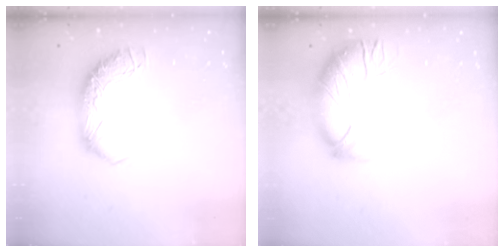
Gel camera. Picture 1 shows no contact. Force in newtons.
{"total": 2.8, "press": 1.2, "slide": 2.5}